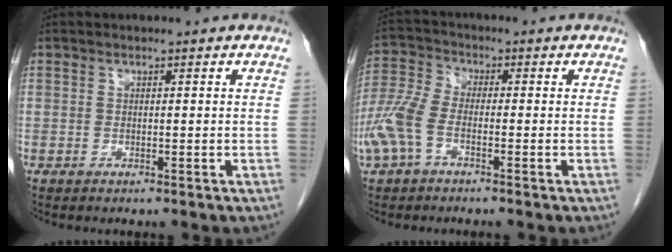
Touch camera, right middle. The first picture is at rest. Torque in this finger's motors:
{"motor_torque": [1.46, -0.68, 0.28, 0.15]}